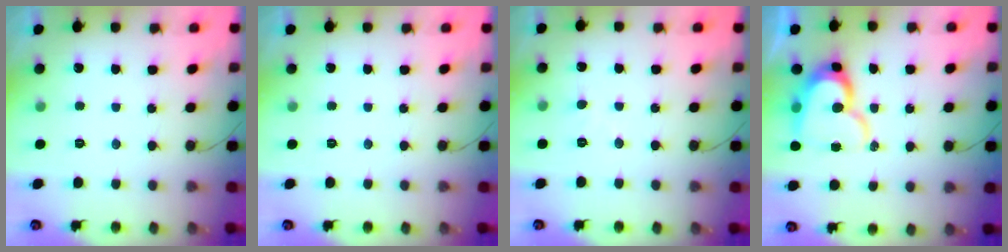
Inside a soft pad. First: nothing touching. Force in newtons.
{"total": 0.0}
{"total": 4.5, "press": 4.5, "slide": 0.4}
{"total": 14.3, "press": 14.2, "slide": 1.6}